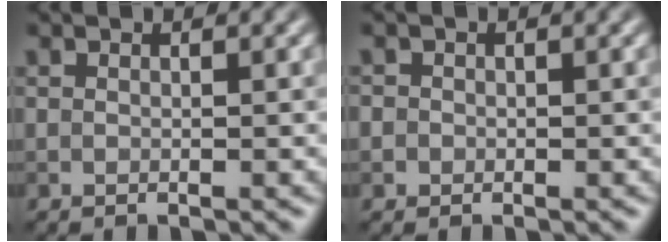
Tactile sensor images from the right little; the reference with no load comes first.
{"total": 1.0, "force": [-0.1, 1.0, 0.1], "torque": [0.006, -0.004, -0.005]}